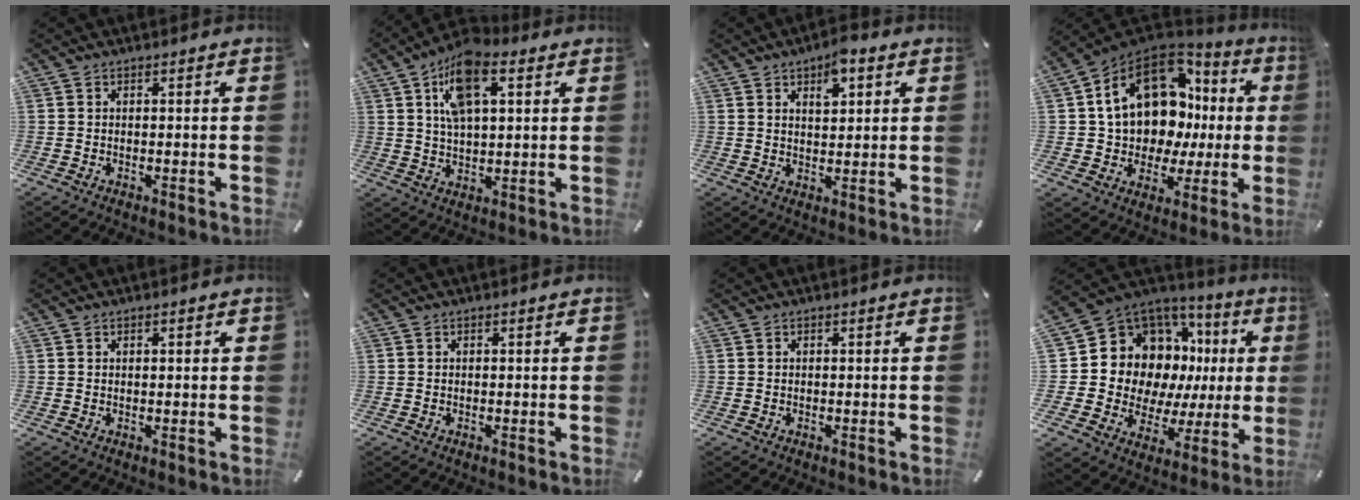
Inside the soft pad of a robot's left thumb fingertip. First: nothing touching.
{"total": 11.8, "force": [5.0, 6.0, 8.9], "torque": [-0.160, 0.001, 0.089]}
{"total": 5.7, "force": [3.0, 3.3, 3.5], "torque": [-0.038, -0.009, 0.046]}
{"total": 18.4, "force": [6.1, 13.0, 11.5], "torque": [-0.198, -0.034, 0.110]}
{"total": 0.5, "force": [0.2, 0.4, 0.2], "torque": [-0.005, 0.003, 0.004]}
{"total": 0.0}
{"total": 0.0}
{"total": 14.2, "force": [5.0, 11.1, 7.3], "torque": [-0.132, -0.062, 0.103]}